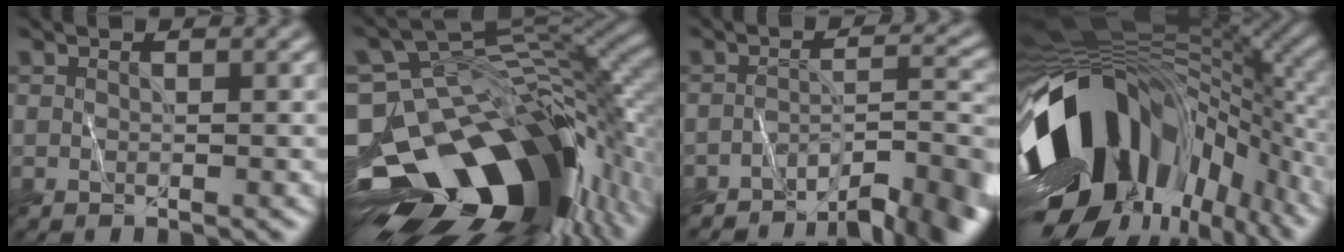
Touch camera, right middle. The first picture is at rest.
{"total": 16.7, "force": [-8.0, 9.7, 11.1], "torque": [-0.193, -0.009, -0.127]}
{"total": 6.8, "force": [-5.4, 1.7, 3.8], "torque": [-0.049, 0.009, -0.083]}
{"total": 17.0, "force": [-5.2, 10.3, 12.5], "torque": [-0.224, -0.019, -0.092]}